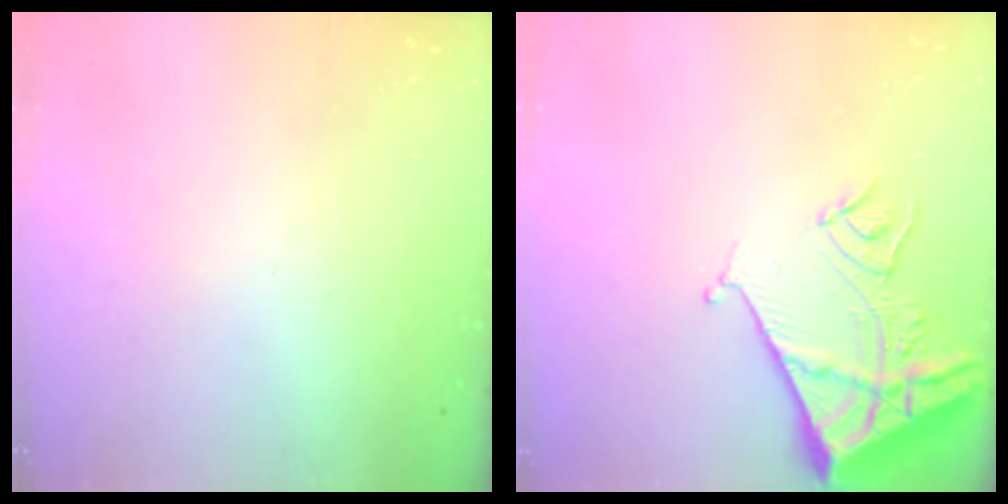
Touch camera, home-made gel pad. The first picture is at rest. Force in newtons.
{"total": 10.5, "press": 10.5, "slide": 1.2}